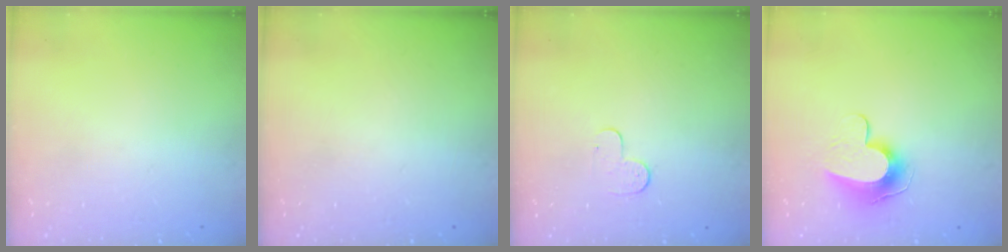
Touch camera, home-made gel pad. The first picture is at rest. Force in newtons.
{"total": 0.0}
{"total": 4.3, "press": 4.2, "slide": 0.4}
{"total": 11.8, "press": 11.8, "slide": 0.6}